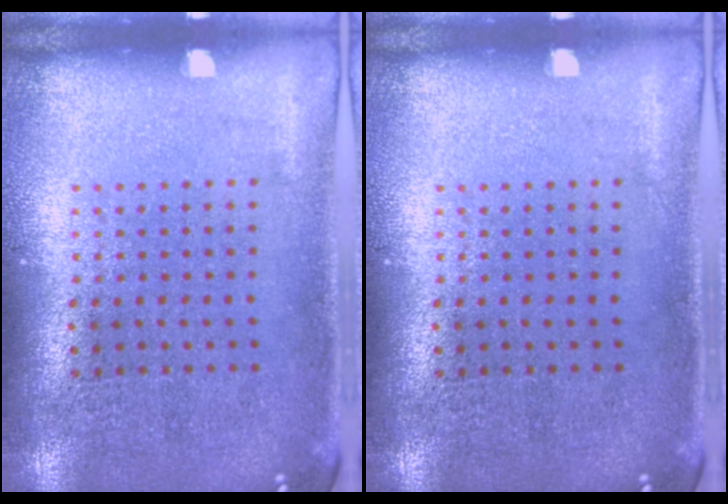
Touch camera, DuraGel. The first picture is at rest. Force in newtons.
{"total": 0.0}